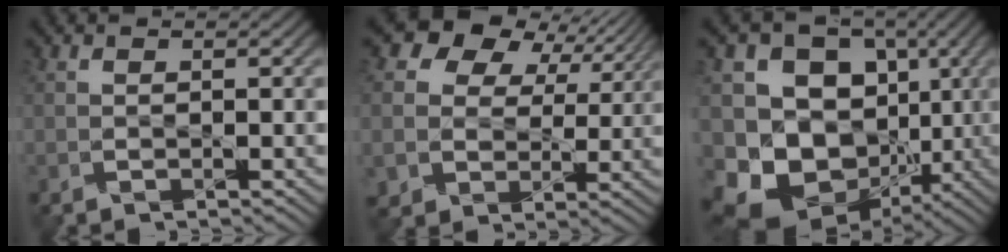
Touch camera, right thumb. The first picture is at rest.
{"total": 11.4, "force": [5.2, 8.6, 5.5], "torque": [-0.136, 0.022, 0.092]}
{"total": 16.9, "force": [-2.6, 14.5, 8.3], "torque": [-0.189, -0.013, -0.048]}